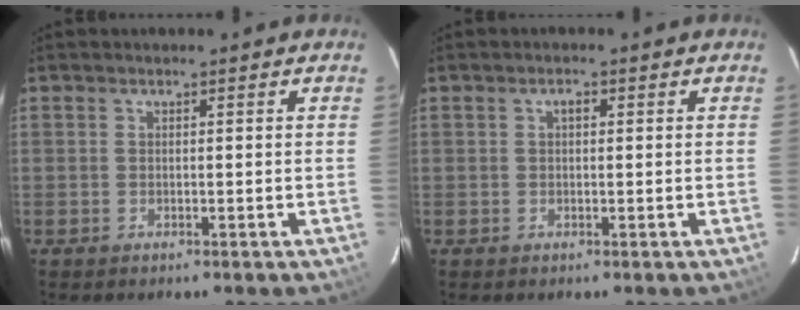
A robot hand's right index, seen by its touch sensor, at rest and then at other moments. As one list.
[{"total": 1.2, "force": [0.3, 0.7, 0.9], "torque": [-0.015, 0.008, 0.003]}]